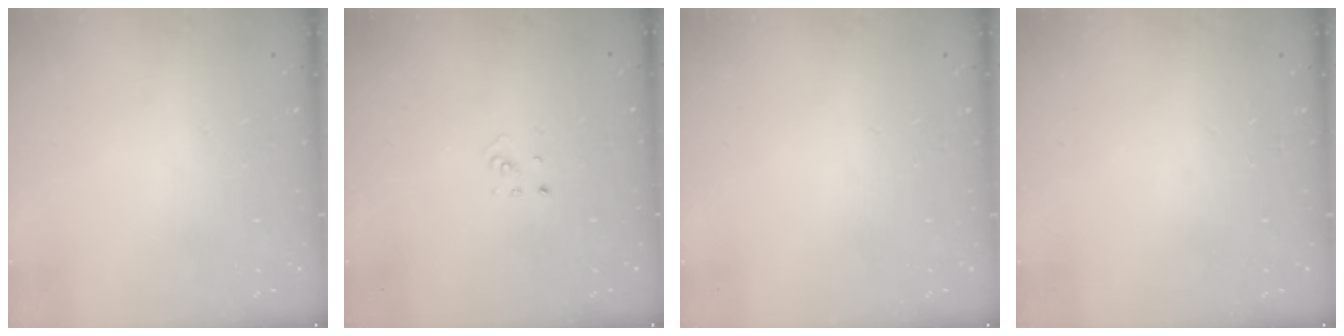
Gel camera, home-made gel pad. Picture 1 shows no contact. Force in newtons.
{"total": 2.1, "press": 2.1, "slide": 0.1}
{"total": 0.0}
{"total": 0.0}